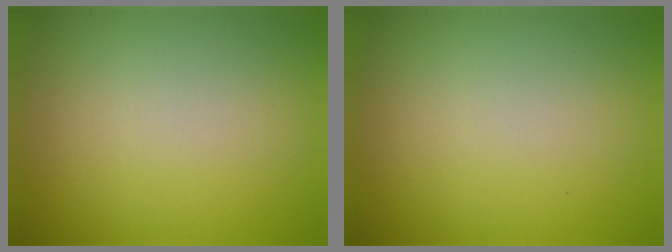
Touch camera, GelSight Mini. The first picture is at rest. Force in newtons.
{"total": 0.0}